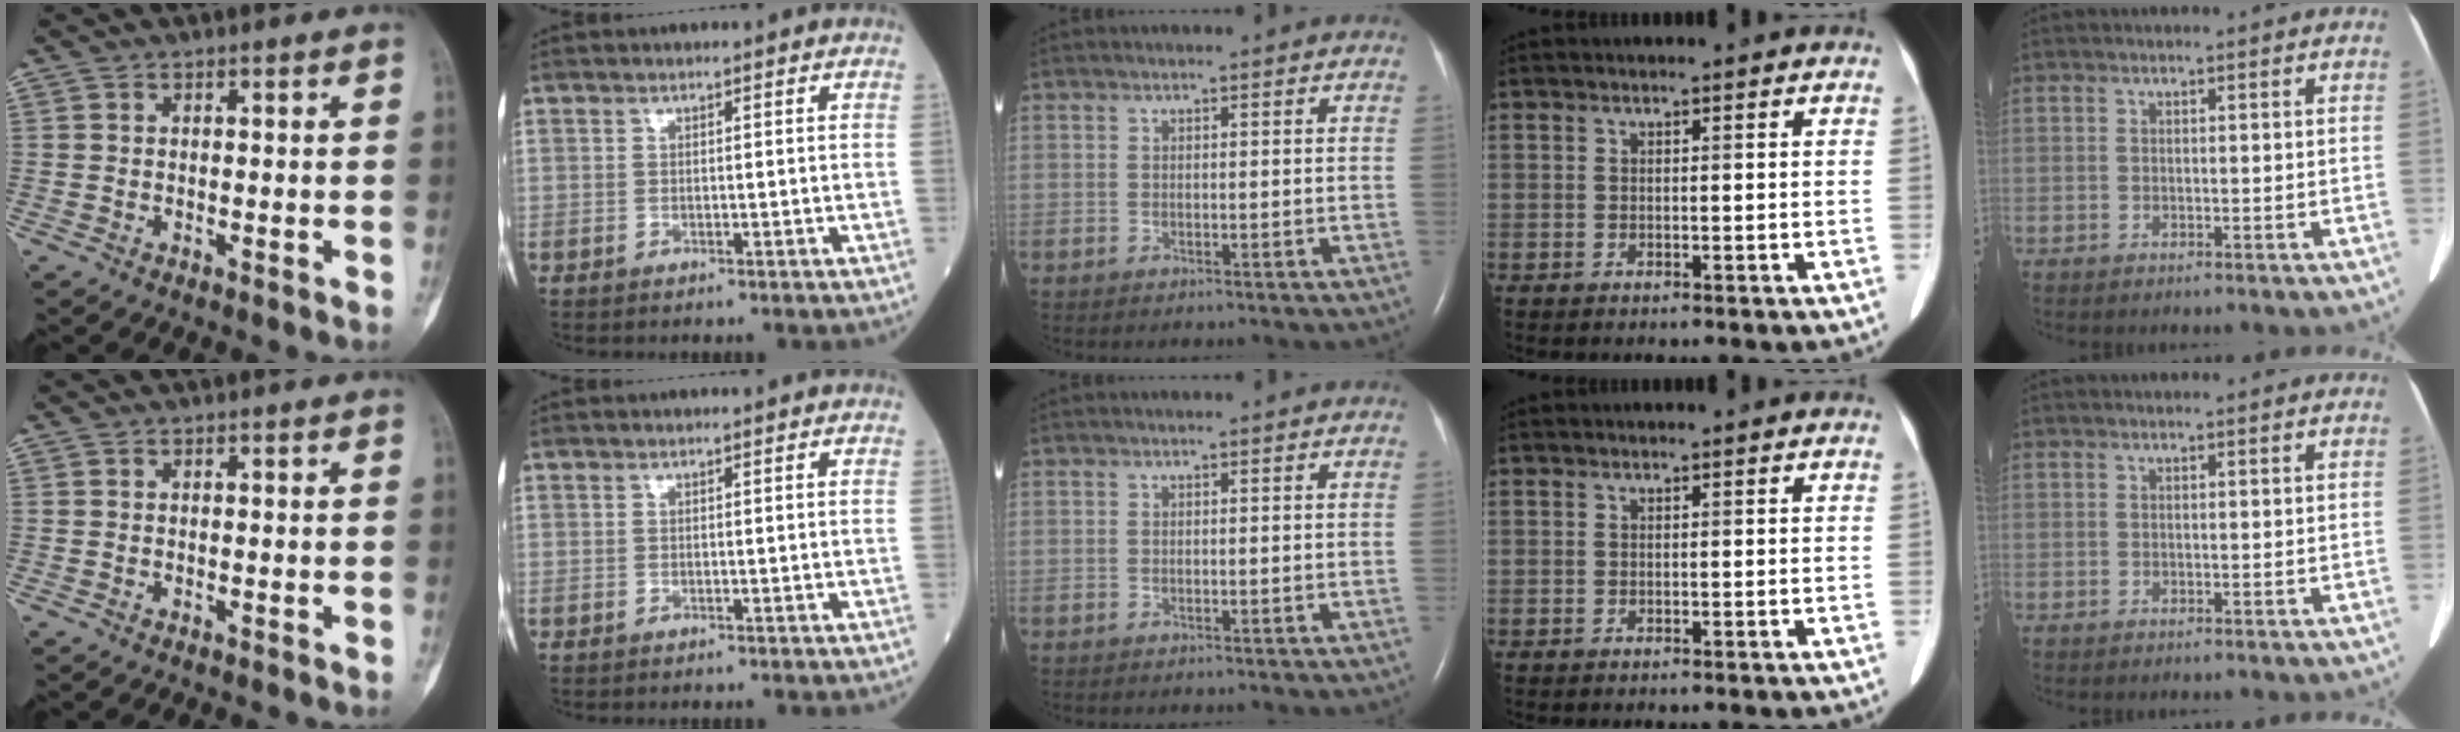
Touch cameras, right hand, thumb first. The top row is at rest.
{}